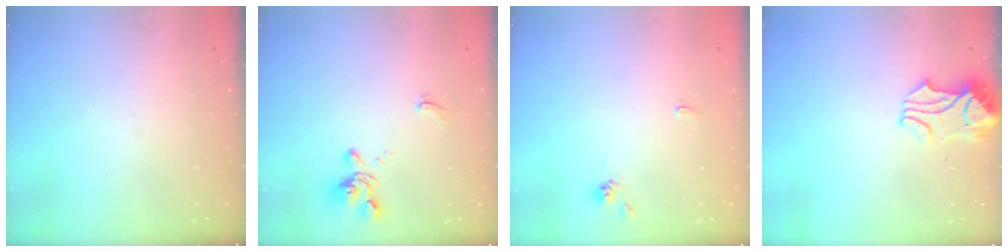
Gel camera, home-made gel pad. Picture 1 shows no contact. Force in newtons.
{"total": 4.8, "press": 4.7, "slide": 1.0}
{"total": 1.1, "press": 1.1, "slide": 0.4}
{"total": 3.5, "press": 3.4, "slide": 0.7}